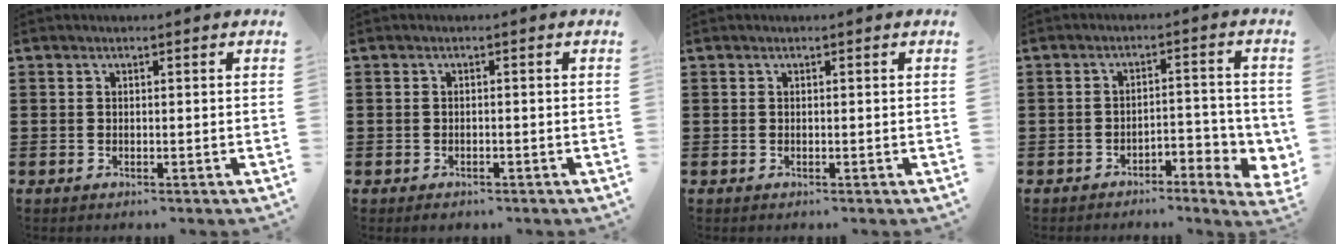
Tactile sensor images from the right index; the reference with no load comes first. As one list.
[{"total": 0.9, "force": [-0.9, 0.3, 0.2], "torque": [-0.007, -0.001, -0.018]}, {"total": 0.0}, {"total": 3.8, "force": [-2.6, 1.5, 2.4], "torque": [-0.042, 0.009, -0.051]}]